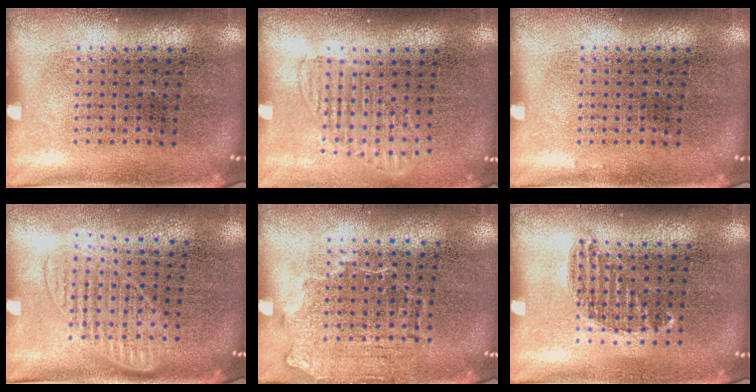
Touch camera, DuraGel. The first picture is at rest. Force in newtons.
{"total": 1.4, "press": 1.2, "slide": 0.7}
{"total": 0.0}
{"total": 1.3, "press": 1.2, "slide": 0.5}
{"total": 1.5, "press": 1.2, "slide": 0.8}
{"total": 0.8, "press": 0.6, "slide": 0.4}